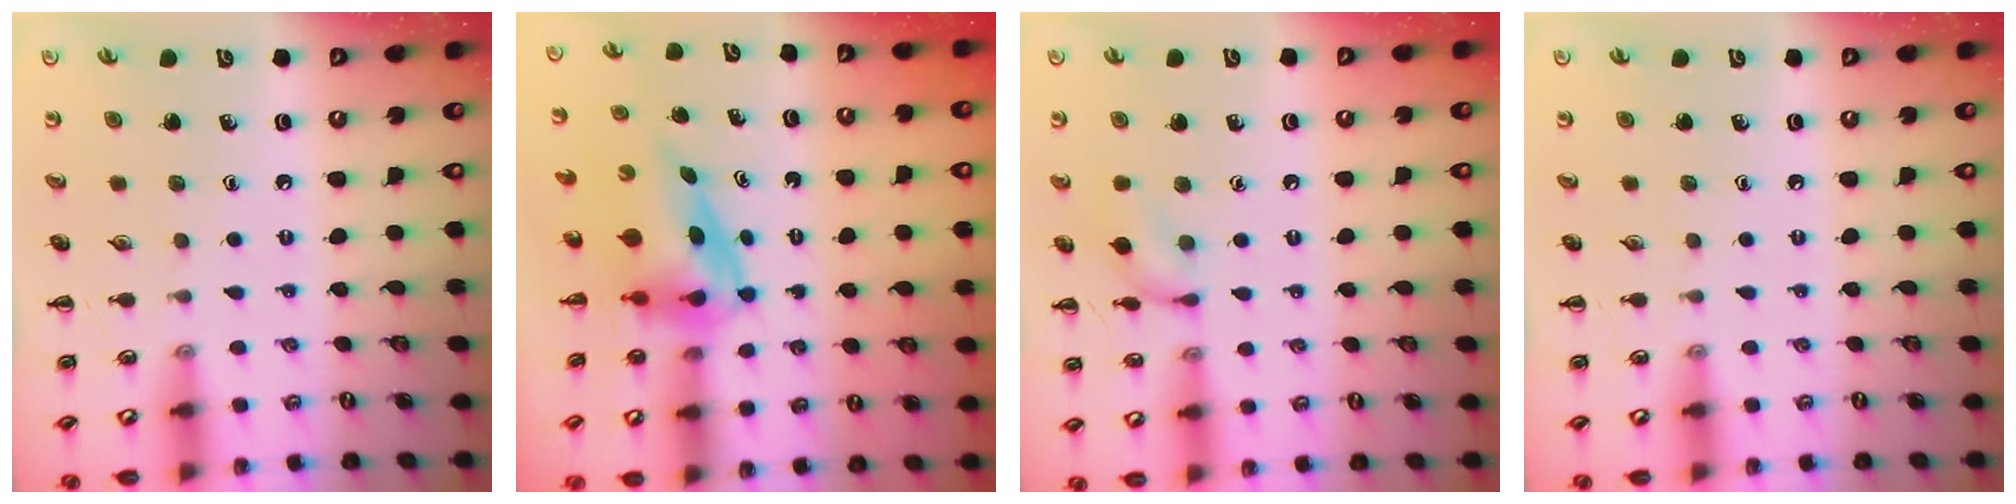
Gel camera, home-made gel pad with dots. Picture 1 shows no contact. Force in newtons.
{"total": 4.0, "press": 3.9, "slide": 0.7}
{"total": 8.4, "press": 8.3, "slide": 0.5}
{"total": 0.0}